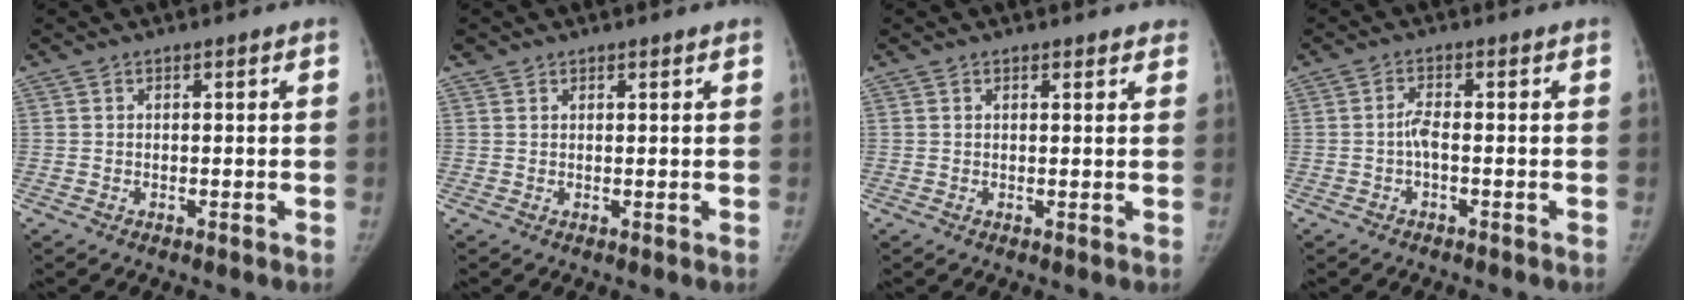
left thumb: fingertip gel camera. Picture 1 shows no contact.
{"total": 1.0, "force": [0.8, 0.6, 0.0], "torque": [0.008, -0.006, 0.011]}
{"total": 1.7, "force": [1.4, 0.6, 0.7], "torque": [0.004, -0.002, 0.015]}
{"total": 2.3, "force": [-0.6, 0.8, 2.1], "torque": [-0.043, 0.006, -0.015]}